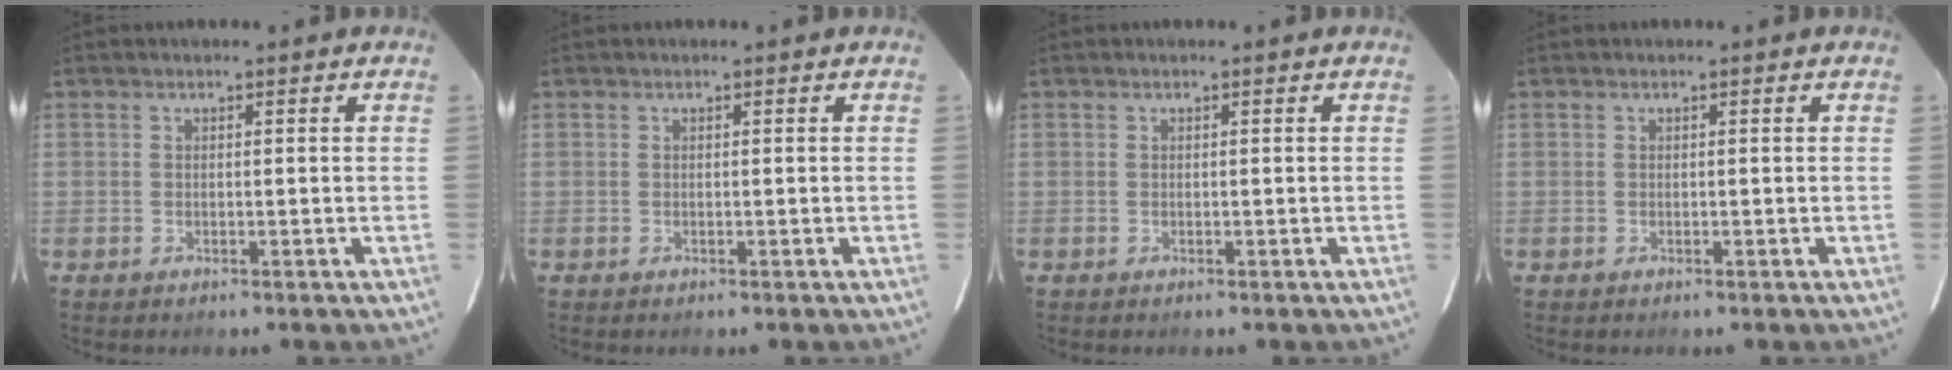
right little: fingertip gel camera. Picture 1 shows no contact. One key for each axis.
{"total": 0.0}
{"total": 0.0}
{"total": 0.0}